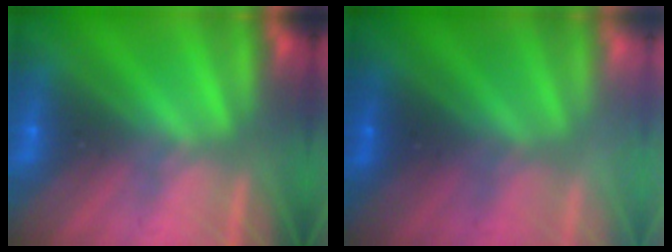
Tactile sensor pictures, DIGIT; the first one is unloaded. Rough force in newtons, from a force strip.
{"total": 2.6}